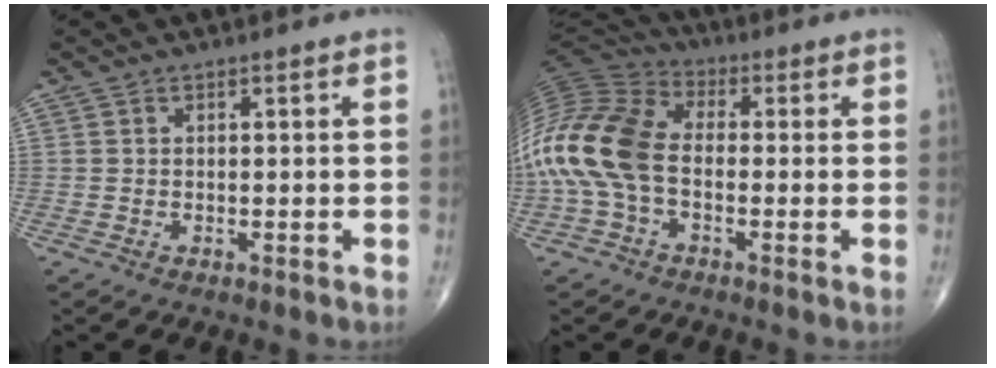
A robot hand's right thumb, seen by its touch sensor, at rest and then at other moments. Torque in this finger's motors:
{"motor_torque": [1.12, 2.03, 1.97, -0.06, 0.61]}